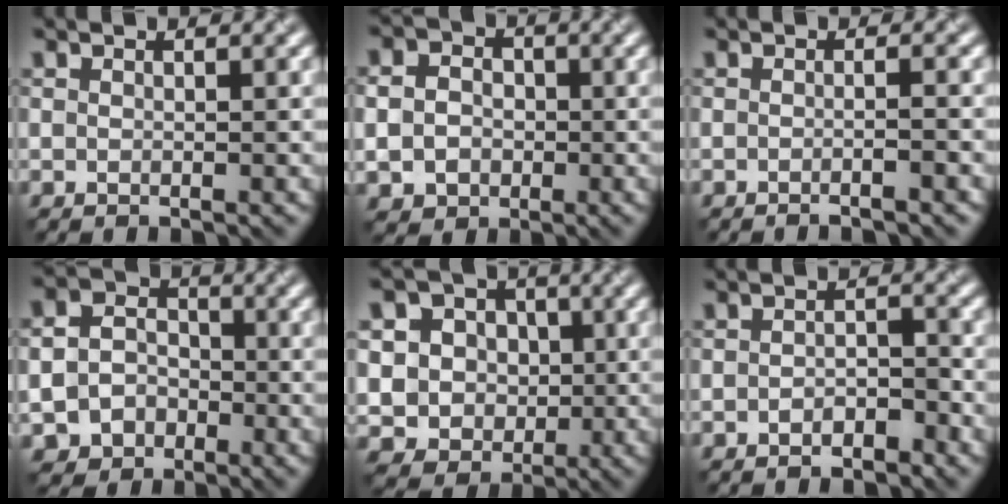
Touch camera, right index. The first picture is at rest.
{"total": 4.3, "force": [-0.5, 3.7, 2.0], "torque": [-0.023, -0.001, -0.013]}
{"total": 2.3, "force": [-0.8, 0.6, 2.0], "torque": [-0.009, -0.002, -0.027]}
{"total": 5.9, "force": [-2.3, 4.8, 2.4], "torque": [-0.031, -0.015, -0.039]}
{"total": 7.1, "force": [0.4, 6.6, 2.5], "torque": [-0.046, 0.025, -0.024]}
{"total": 2.1, "force": [-1.3, 0.8, 1.4], "torque": [-0.020, 0.005, -0.024]}